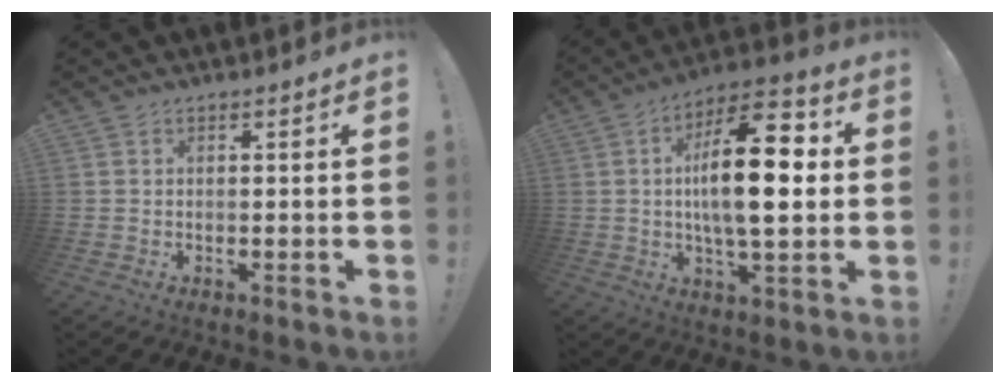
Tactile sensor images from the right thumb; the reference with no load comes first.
{"total": 19.7, "force": [1.6, 7.5, 18.1], "torque": [-0.289, -0.002, 0.015]}